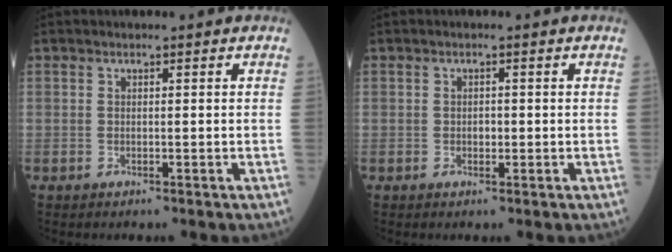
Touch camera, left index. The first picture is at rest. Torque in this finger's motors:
{"motor_torque": [0.47, -0.03, 0.00, 0.01]}